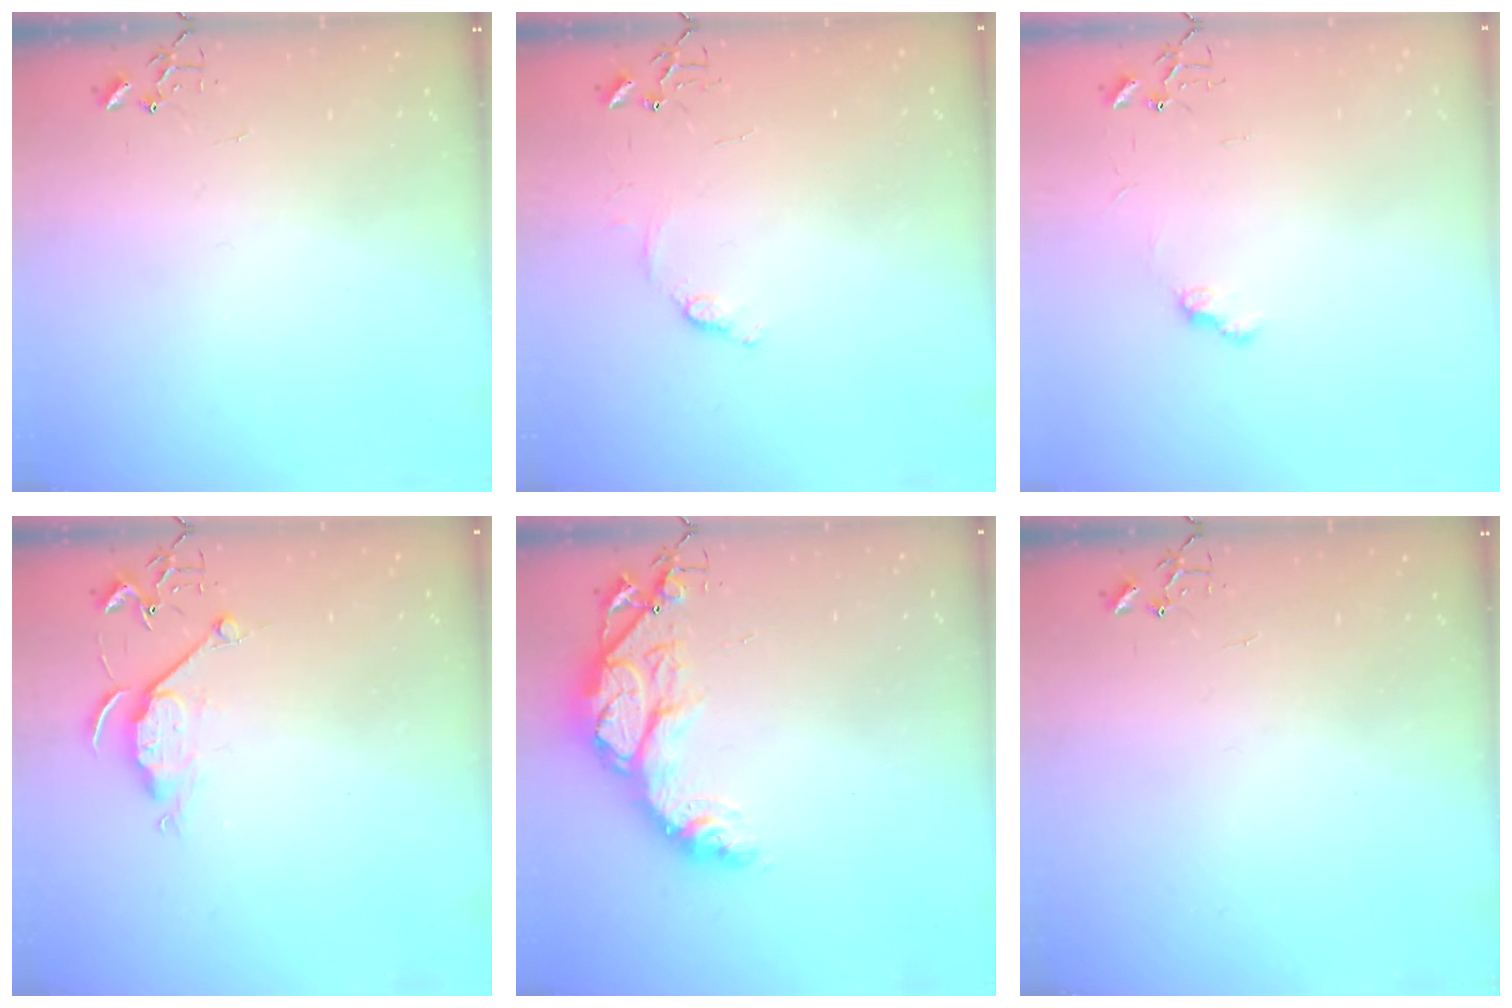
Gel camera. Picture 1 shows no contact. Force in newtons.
{"total": 7.3, "press": 7.3, "slide": 0.7}
{"total": 6.9, "press": 6.9, "slide": 0.7}
{"total": 6.2, "press": 6.2, "slide": 0.5}
{"total": 15.3, "press": 15.3, "slide": 1.1}
{"total": 0.0}